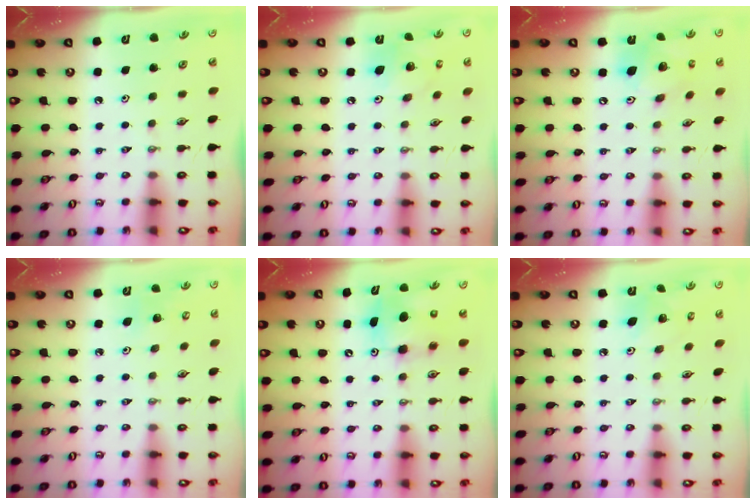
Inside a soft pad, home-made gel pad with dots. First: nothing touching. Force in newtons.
{"total": 10.6, "press": 10.5, "slide": 1.0}
{"total": 13.6, "press": 13.5, "slide": 1.4}
{"total": 6.5, "press": 6.2, "slide": 1.9}
{"total": 8.0, "press": 7.7, "slide": 2.1}
{"total": 6.9, "press": 6.9, "slide": 0.2}